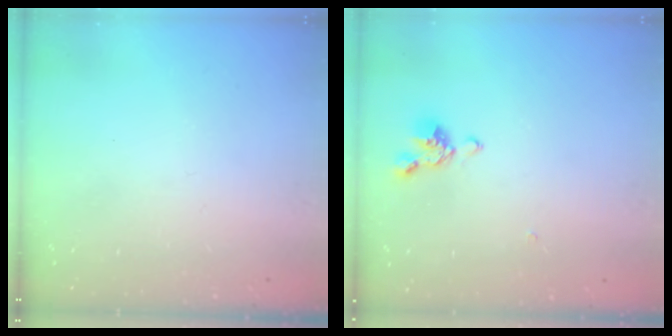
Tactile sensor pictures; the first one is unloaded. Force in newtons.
{"total": 3.6, "press": 3.5, "slide": 0.8}